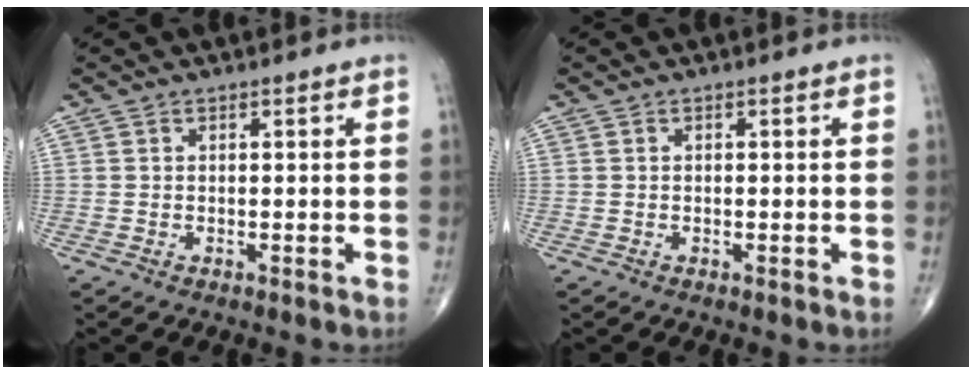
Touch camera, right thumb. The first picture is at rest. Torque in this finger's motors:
{"motor_torque": [-0.25, 0.00, -0.38, -0.15, 0.03]}